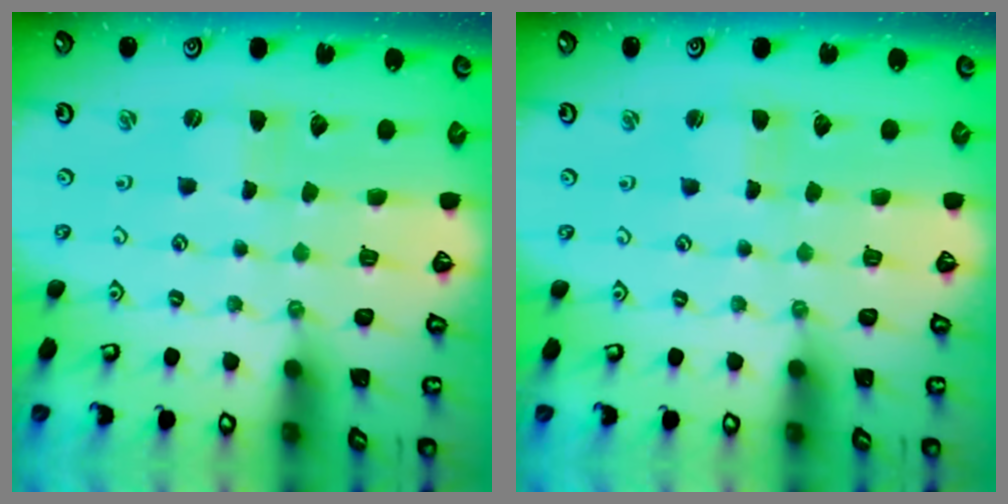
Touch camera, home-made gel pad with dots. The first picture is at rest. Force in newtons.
{"total": 1.6, "press": 1.6, "slide": 0.3}